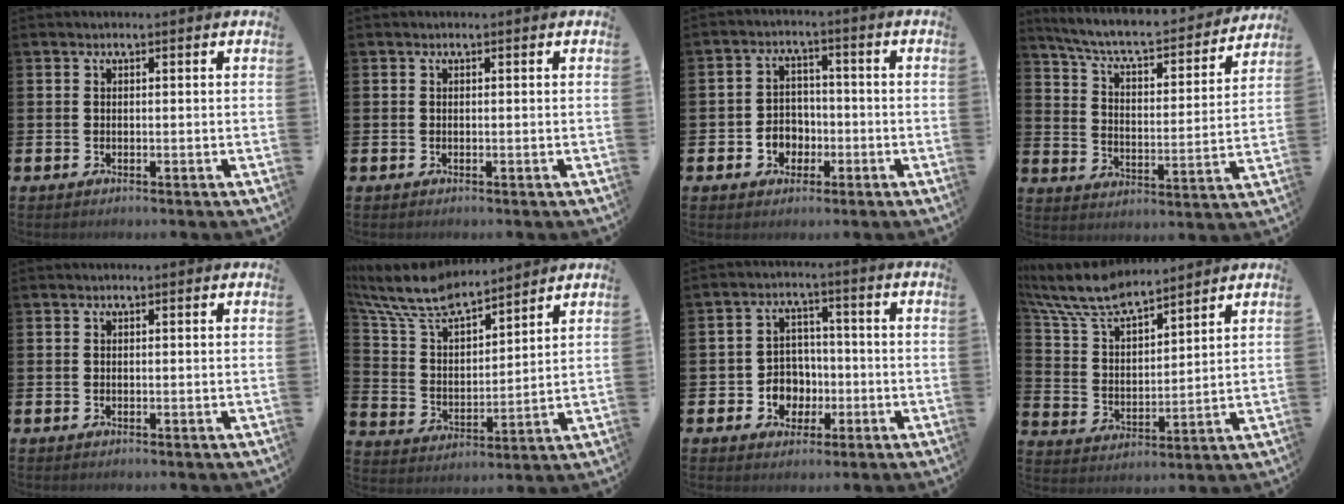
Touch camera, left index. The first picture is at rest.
{"total": 0.0}
{"total": 3.9, "force": [-1.1, 3.5, 1.2], "torque": [-0.017, -0.004, -0.029]}
{"total": 7.3, "force": [6.5, 1.3, 2.9], "torque": [-0.084, -0.047, 0.107]}
{"total": 0.0}
{"total": 9.5, "force": [8.5, 2.3, 3.4], "torque": [-0.103, -0.053, 0.149]}
{"total": 5.0, "force": [-1.1, 4.7, 1.4], "torque": [-0.033, 0.004, -0.025]}
{"total": 8.6, "force": [7.9, 1.9, 3.0], "torque": [-0.092, -0.048, 0.139]}